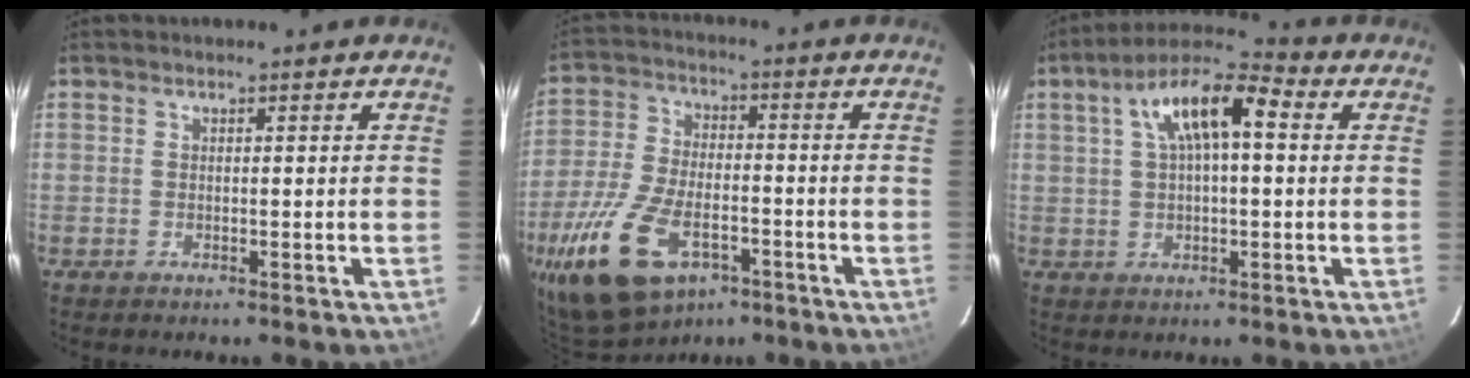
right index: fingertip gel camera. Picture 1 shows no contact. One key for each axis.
{"total": 18.2, "fx": -9.6, "fy": 9.7, "fz": 12.1, "tx": -0.274, "ty": -0.029, "tz": -0.170}
{"total": 11.9, "fx": 3.3, "fy": 4.5, "fz": 10.5, "tx": -0.188, "ty": 0.032, "tz": 0.051}